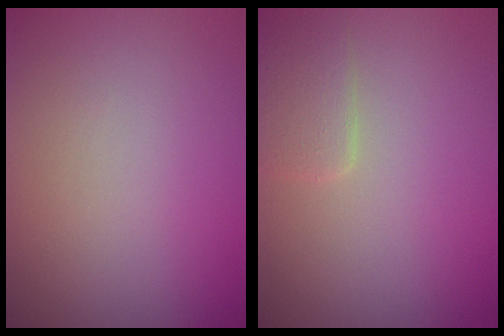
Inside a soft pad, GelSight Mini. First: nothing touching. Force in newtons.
{"total": 2.1, "press": 2.1, "slide": 0.1}